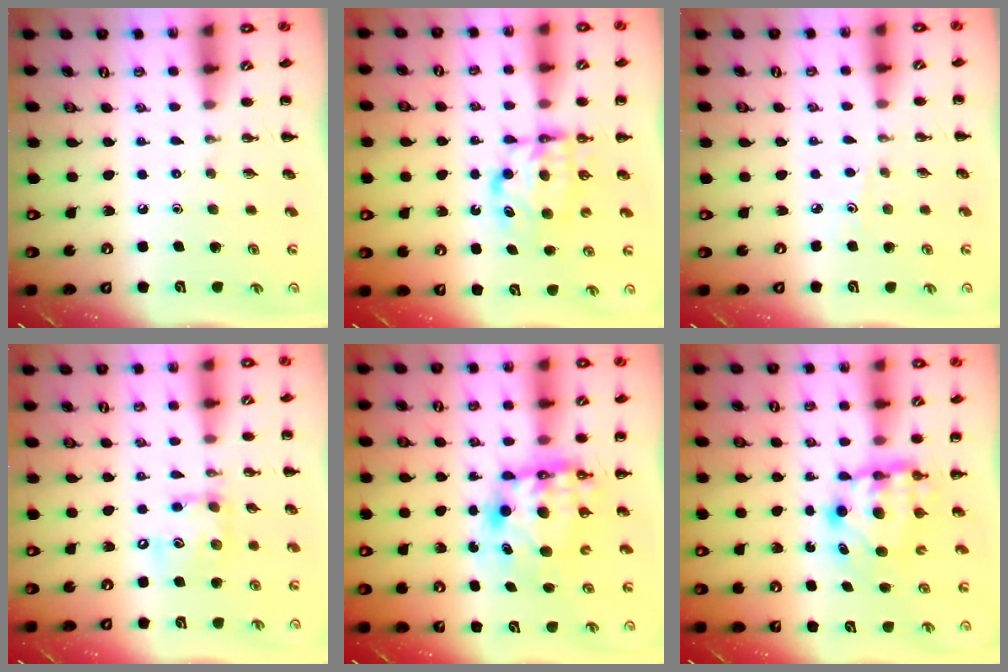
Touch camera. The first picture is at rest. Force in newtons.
{"total": 6.4, "press": 6.4, "slide": 0.3}
{"total": 2.5, "press": 2.4, "slide": 0.8}
{"total": 11.2, "press": 11.0, "slide": 1.9}
{"total": 9.3, "press": 9.1, "slide": 2.2}
{"total": 6.7, "press": 6.5, "slide": 1.3}